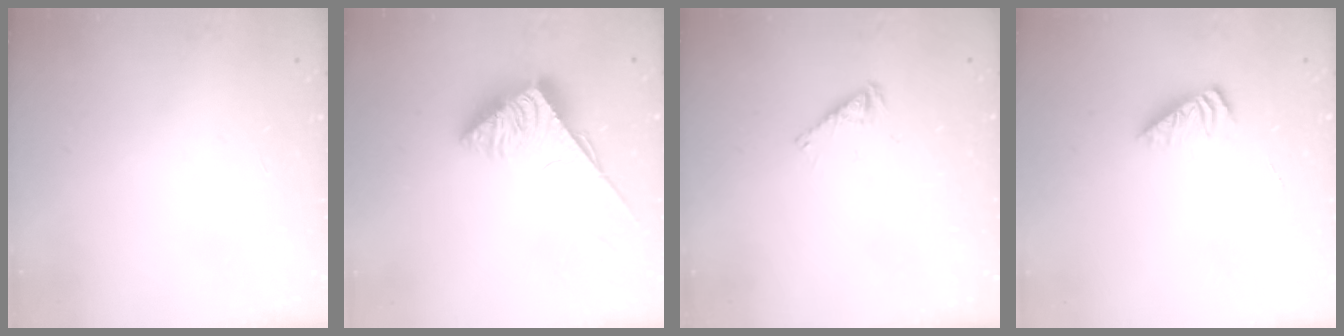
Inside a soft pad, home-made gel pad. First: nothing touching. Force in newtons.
{"total": 4.0, "press": 3.9, "slide": 0.7}
{"total": 3.7, "press": 3.7, "slide": 0.3}
{"total": 2.5, "press": 2.5, "slide": 0.4}